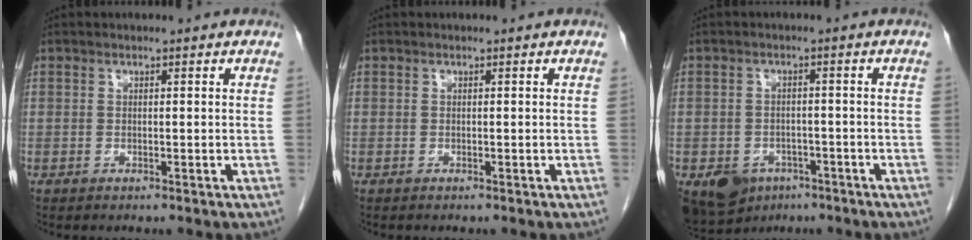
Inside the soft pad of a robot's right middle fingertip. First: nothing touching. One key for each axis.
{"total": 0.0}
{"total": 7.8, "fx": -4.7, "fy": 5.5, "fz": 2.8, "tx": -0.049, "ty": 0.003, "tz": -0.065}